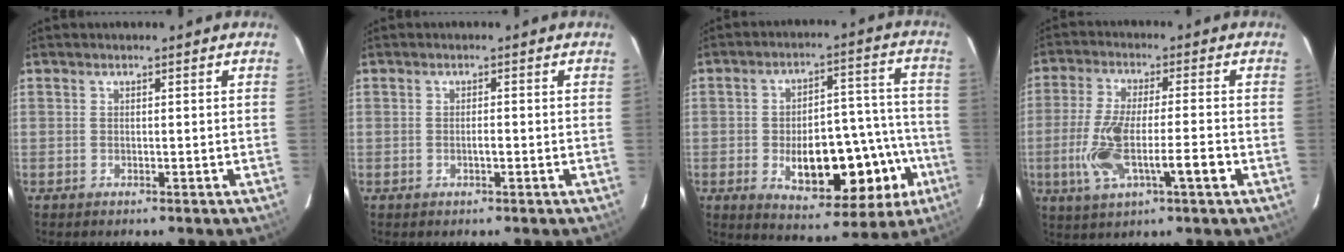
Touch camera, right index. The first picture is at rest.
{"total": 1.0, "force": [-0.3, 0.1, 0.9], "torque": [-0.017, 0.001, -0.006]}
{"total": 17.3, "force": [-5.2, 7.8, 14.5], "torque": [-0.189, 0.029, -0.058]}
{"total": 10.5, "force": [-3.1, 1.9, 9.8], "torque": [-0.195, 0.000, -0.053]}